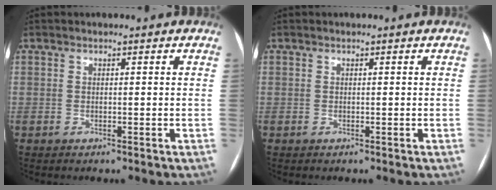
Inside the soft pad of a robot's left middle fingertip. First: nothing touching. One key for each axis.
{"total": 0.0}